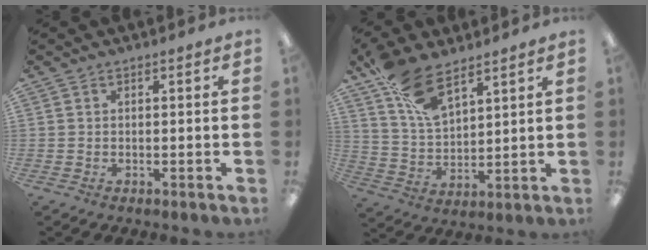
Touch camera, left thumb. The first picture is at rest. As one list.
[{"total": 12.6, "force": [8.8, 5.5, 7.1], "torque": [-0.143, -0.034, 0.165]}]